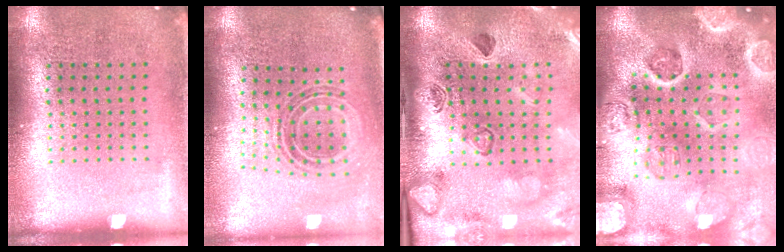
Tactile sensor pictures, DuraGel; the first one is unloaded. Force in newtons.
{"total": 0.8, "press": 0.8, "slide": 0.3}
{"total": 2.7, "press": 2.5, "slide": 1.0}
{"total": 4.9, "press": 4.2, "slide": 2.4}